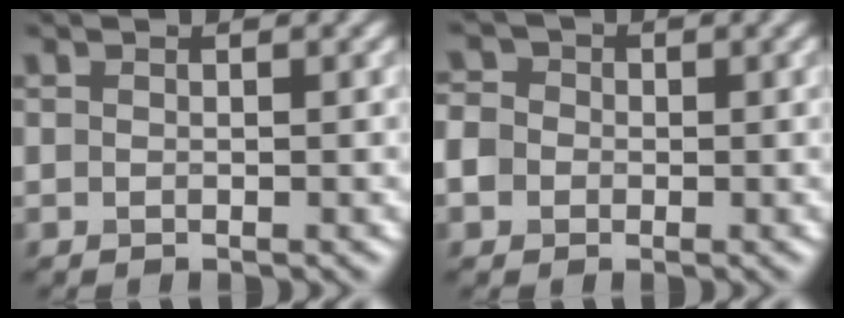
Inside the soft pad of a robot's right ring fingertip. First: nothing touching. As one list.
[{"total": 4.8, "force": [-0.7, 4.3, 1.8], "torque": [-0.037, 0.018, -0.039]}]